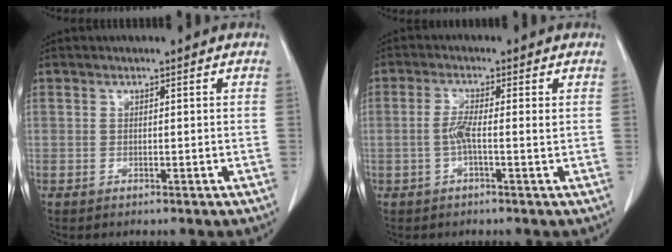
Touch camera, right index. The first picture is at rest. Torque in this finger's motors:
{"motor_torque": [0.15, 0.01, 0.08, 0.06]}